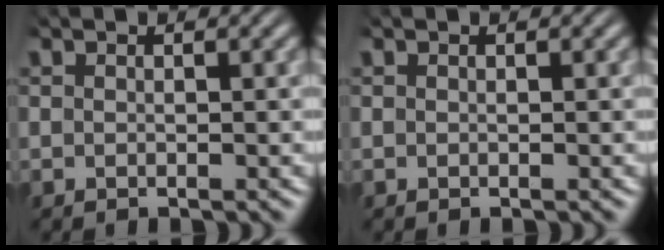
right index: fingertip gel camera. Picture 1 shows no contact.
{"total": 0.0}